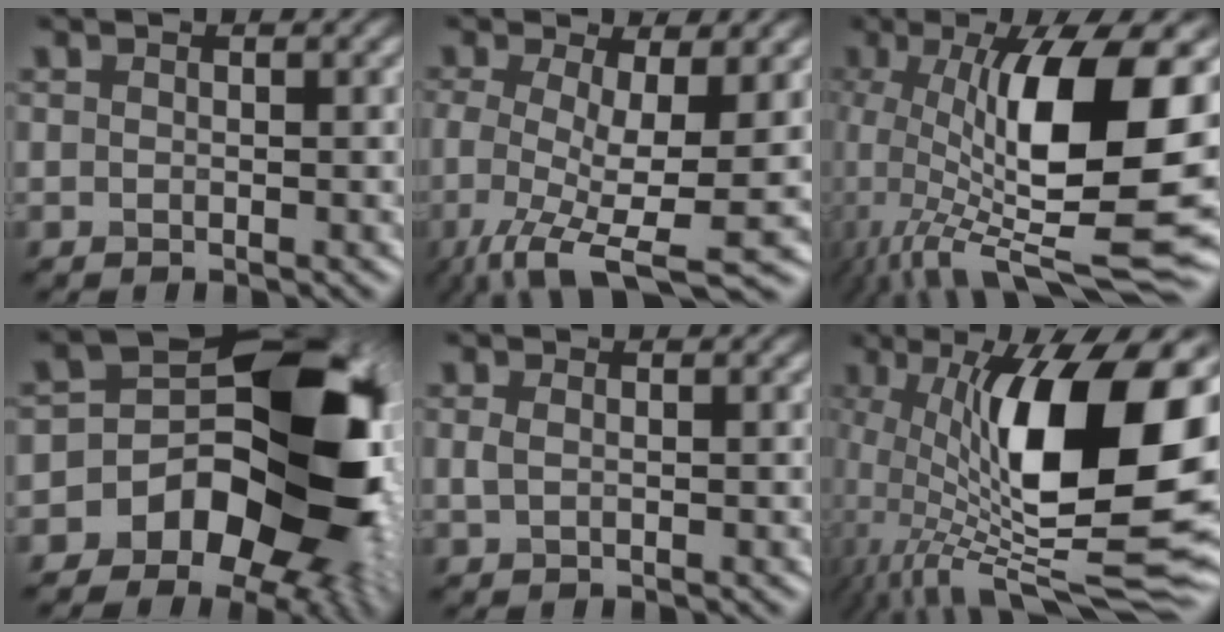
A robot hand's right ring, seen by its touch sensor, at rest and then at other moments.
{"total": 9.5, "force": [-2.1, 3.0, 8.8], "torque": [-0.153, -0.024, -0.034]}
{"total": 16.0, "force": [-0.2, 5.5, 15.0], "torque": [-0.256, 0.004, -0.006]}
{"total": 15.4, "force": [-4.5, 11.0, 9.7], "torque": [-0.125, 0.001, -0.092]}
{"total": 0.8, "force": [0.0, 0.4, 0.7], "torque": [-0.021, 0.000, 0.003]}
{"total": 17.4, "force": [0.6, 7.0, 16.0], "torque": [-0.255, 0.004, 0.004]}